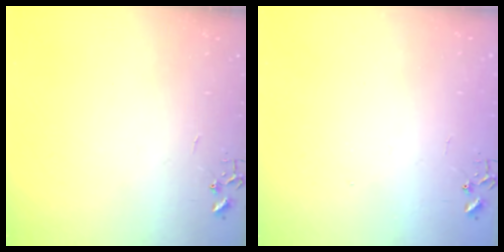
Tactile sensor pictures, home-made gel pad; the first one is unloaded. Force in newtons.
{"total": 1.4, "press": 1.4, "slide": 0.3}